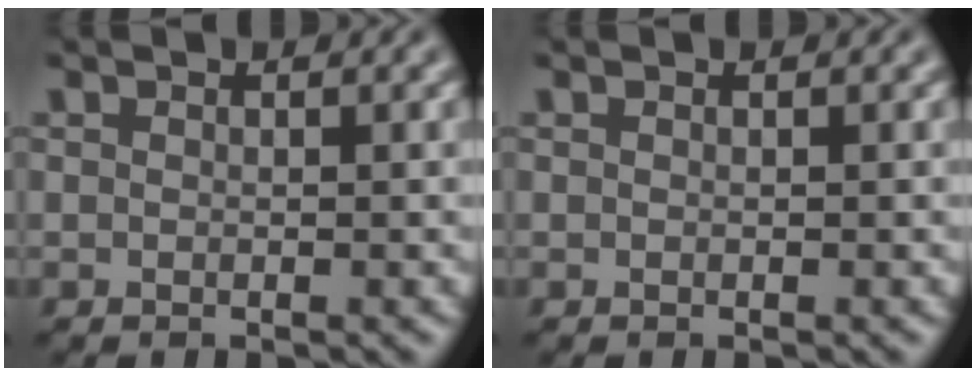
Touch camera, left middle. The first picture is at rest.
{"total": 0.0}